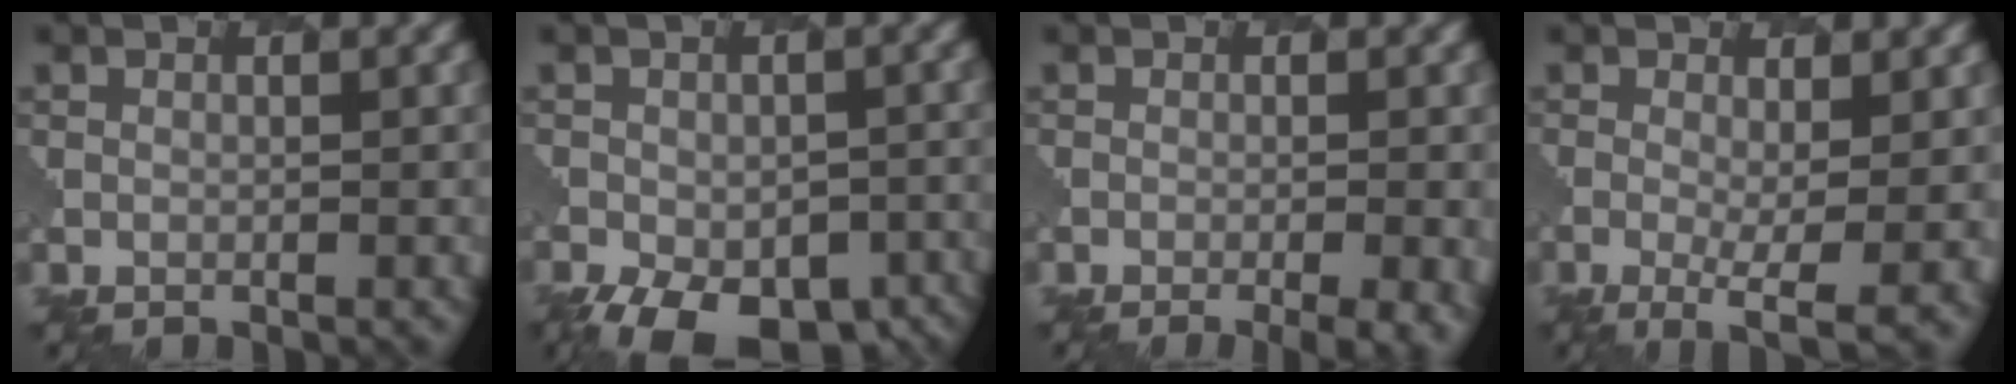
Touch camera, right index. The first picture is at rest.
{"total": 11.1, "force": [-7.4, 5.4, 6.2], "torque": [-0.101, -0.037, -0.096]}
{"total": 5.6, "force": [-2.0, 2.1, 4.8], "torque": [-0.043, 0.007, -0.017]}
{"total": 4.5, "force": [-0.6, 1.0, 4.3], "torque": [-0.080, -0.011, -0.011]}